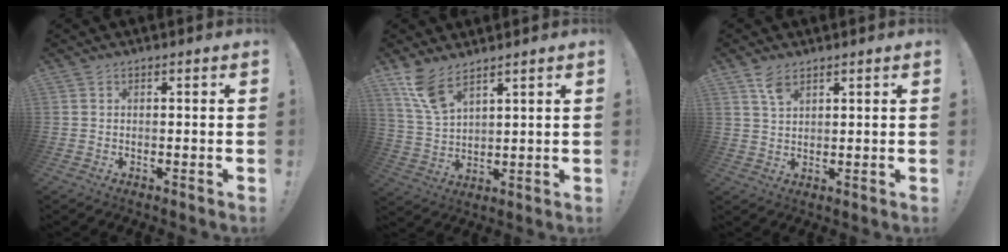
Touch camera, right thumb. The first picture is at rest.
{"total": 8.9, "force": [6.5, 3.0, 5.2], "torque": [-0.099, -0.032, 0.126]}
{"total": 4.5, "force": [3.1, 1.8, 2.7], "torque": [-0.043, -0.018, 0.054]}